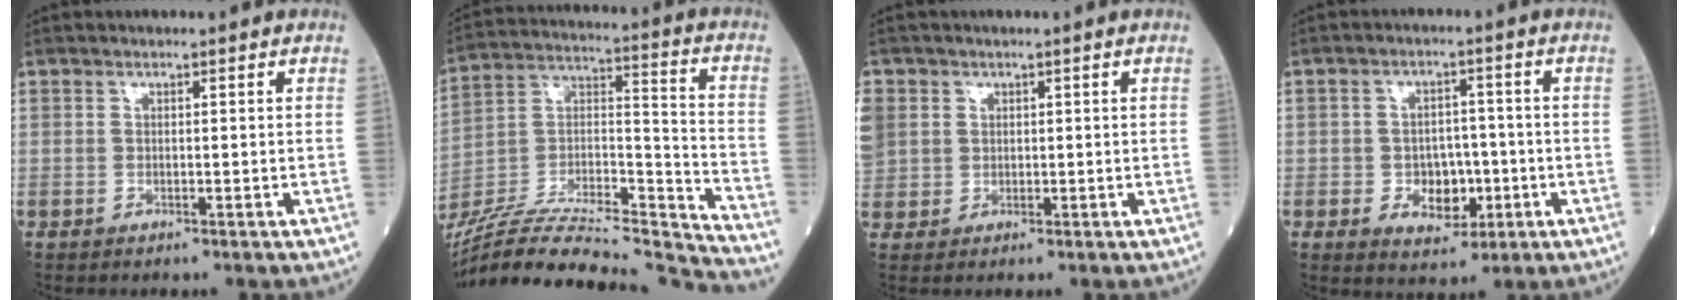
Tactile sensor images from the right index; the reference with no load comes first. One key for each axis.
{"total": 28.9, "fx": -27.1, "fy": 1.8, "fz": 10.0, "tx": -0.171, "ty": 0.003, "tz": -0.431}
{"total": 9.5, "fx": 2.3, "fy": 8.6, "fz": 3.3, "tx": -0.130, "ty": 0.031, "tz": 0.058}
{"total": 6.4, "fx": -1.5, "fy": 4.4, "fz": 4.4, "tx": -0.063, "ty": 0.006, "tz": -0.018}